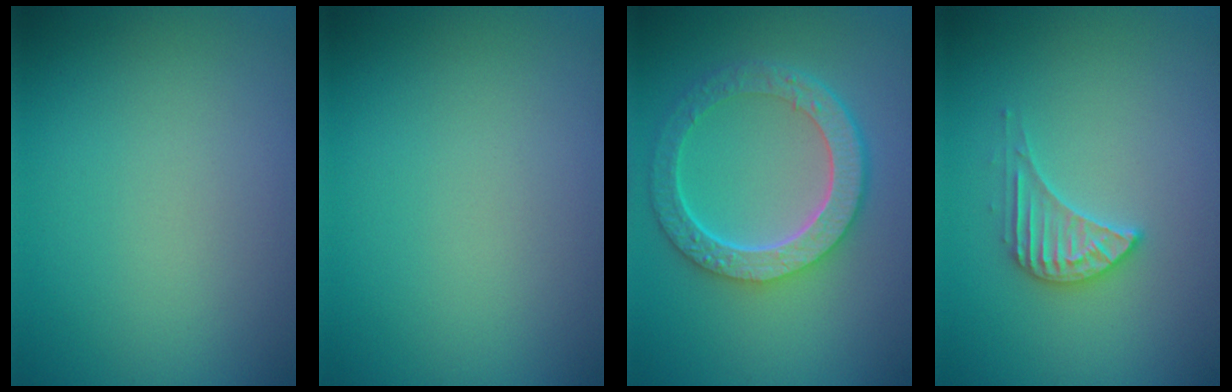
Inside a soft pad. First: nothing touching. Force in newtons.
{"total": 0.0}
{"total": 6.2, "press": 4.7, "slide": 4.1}
{"total": 2.6, "press": 2.6, "slide": 0.2}